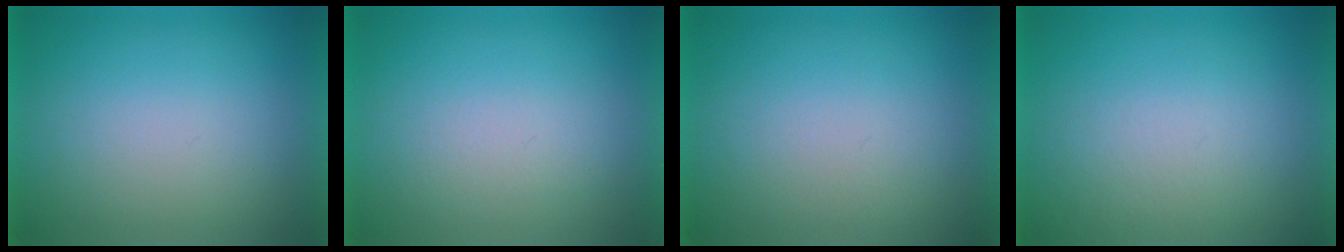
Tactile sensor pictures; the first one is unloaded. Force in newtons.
{"total": 1.5}
{"total": 1.0}
{"total": 3.2}